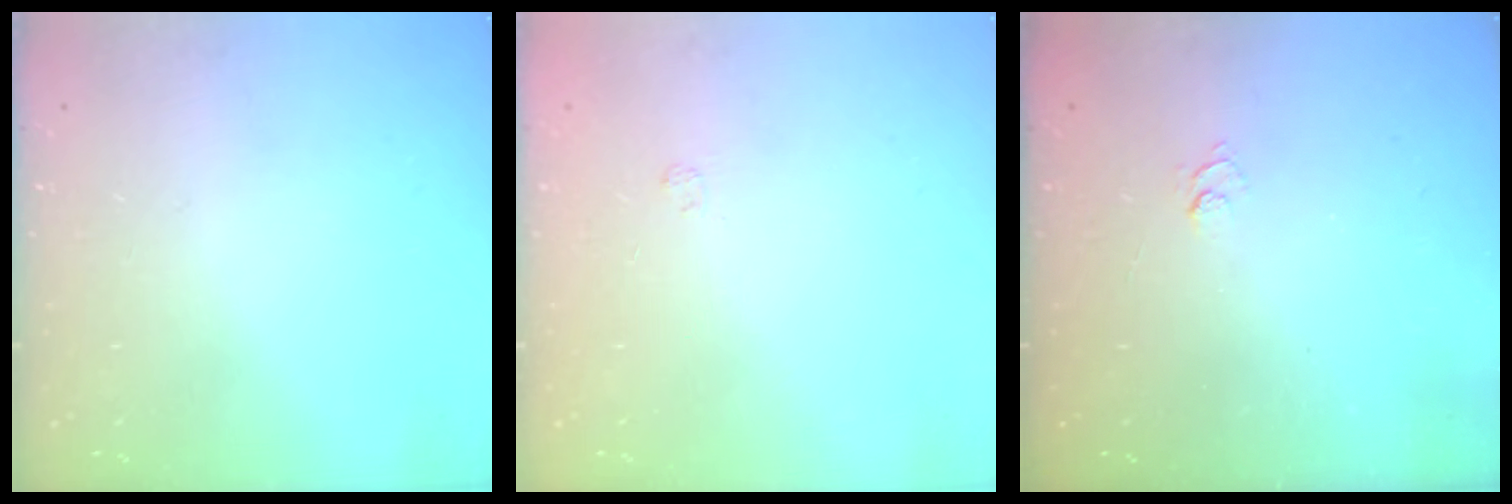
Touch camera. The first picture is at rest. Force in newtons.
{"total": 1.7, "press": 1.2, "slide": 1.1}
{"total": 1.9, "press": 1.5, "slide": 1.3}